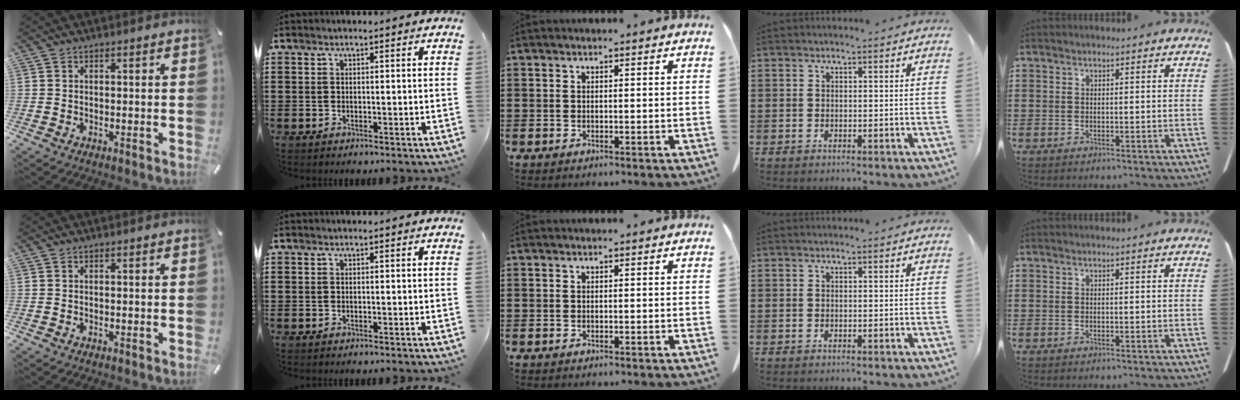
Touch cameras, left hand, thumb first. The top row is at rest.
{}